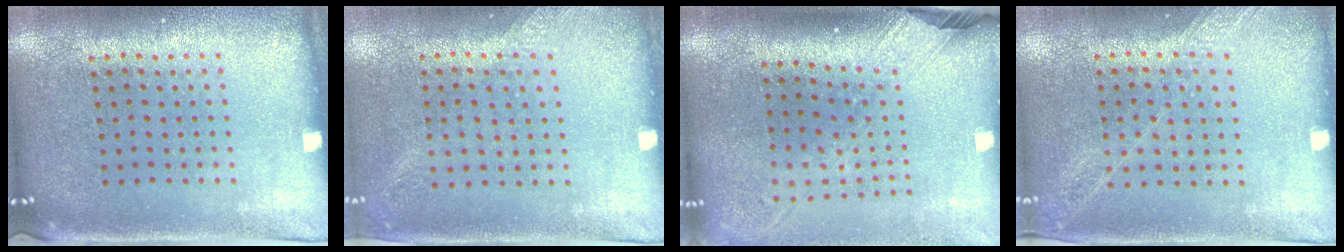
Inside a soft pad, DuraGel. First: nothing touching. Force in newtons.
{"total": 1.3, "press": 1.0, "slide": 0.8}
{"total": 2.5, "press": 1.9, "slide": 1.7}
{"total": 1.2, "press": 1.2, "slide": 0.2}